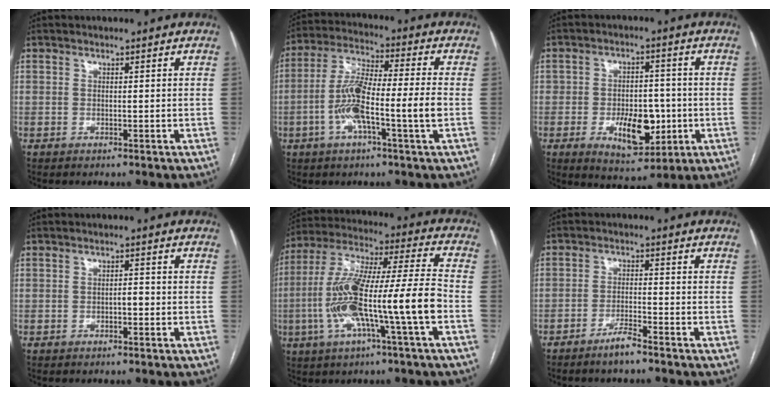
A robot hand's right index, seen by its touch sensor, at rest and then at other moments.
{"total": 13.0, "force": [-3.9, 0.0, 12.4], "torque": [-0.249, 0.011, -0.080]}
{"total": 9.8, "force": [-2.5, 5.0, 8.0], "torque": [-0.122, 0.003, -0.028]}
{"total": 1.4, "force": [-0.5, 0.5, 1.2], "torque": [-0.015, 0.004, -0.009]}
{"total": 18.0, "force": [-4.8, 0.5, 17.3], "torque": [-0.331, 0.009, -0.088]}
{"total": 3.5, "force": [-2.8, 0.0, 2.0], "torque": [-0.039, -0.003, -0.055]}